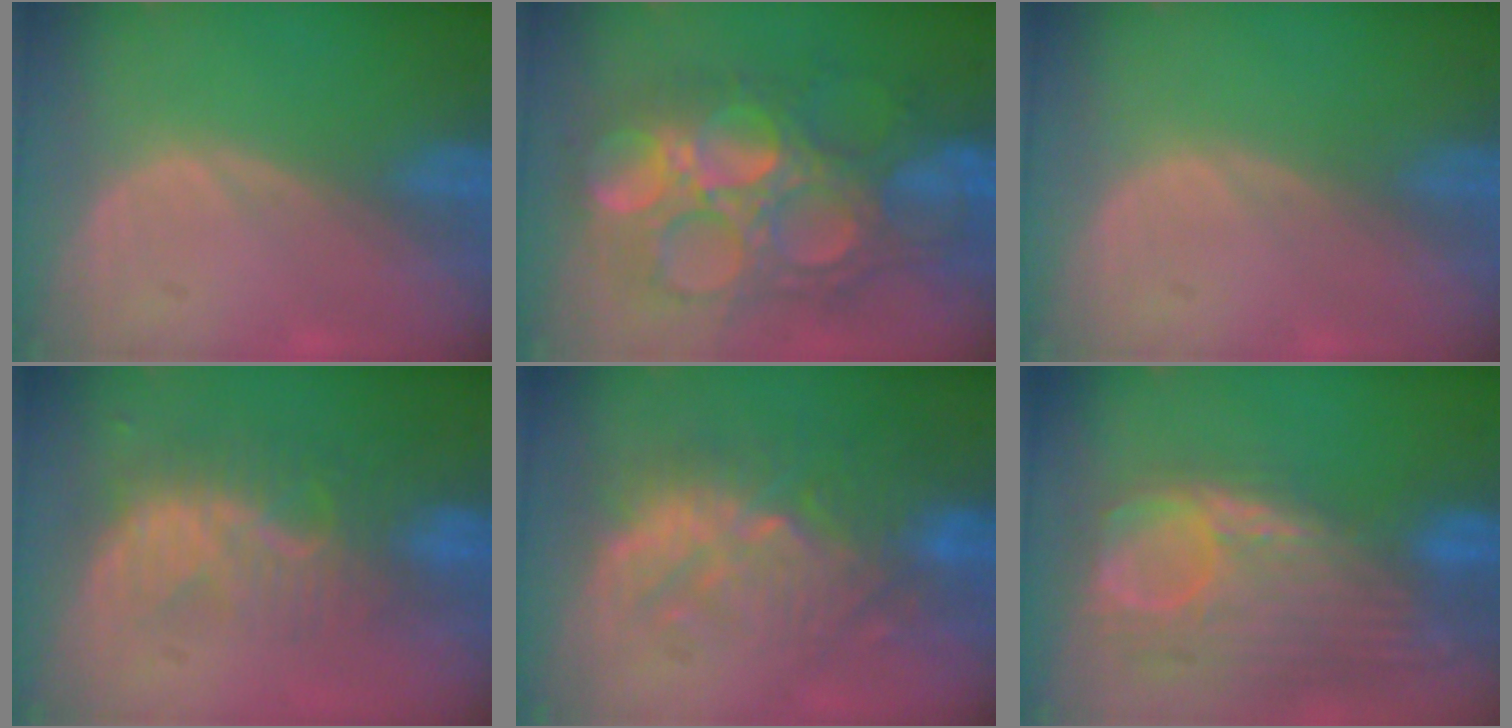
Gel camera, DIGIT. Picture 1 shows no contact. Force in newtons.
{"total": 13.6, "press": 13.5, "slide": 1.5}
{"total": 0.0}
{"total": 8.6, "press": 7.7, "slide": 3.6}
{"total": 9.6, "press": 9.4, "slide": 2.1}
{"total": 12.5, "press": 10.6, "slide": 6.6}